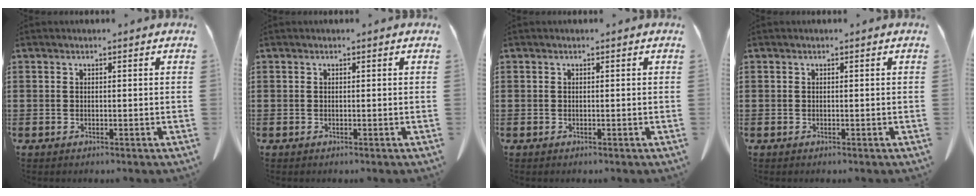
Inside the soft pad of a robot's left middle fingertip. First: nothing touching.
{"total": 0.0}
{"total": 0.0}
{"total": 0.0}